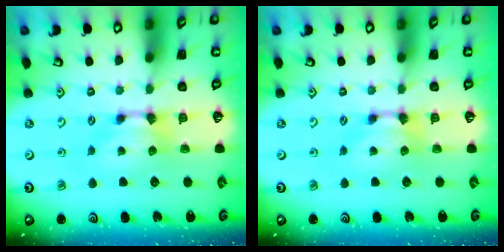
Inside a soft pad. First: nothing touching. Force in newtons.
{"total": 0.0}